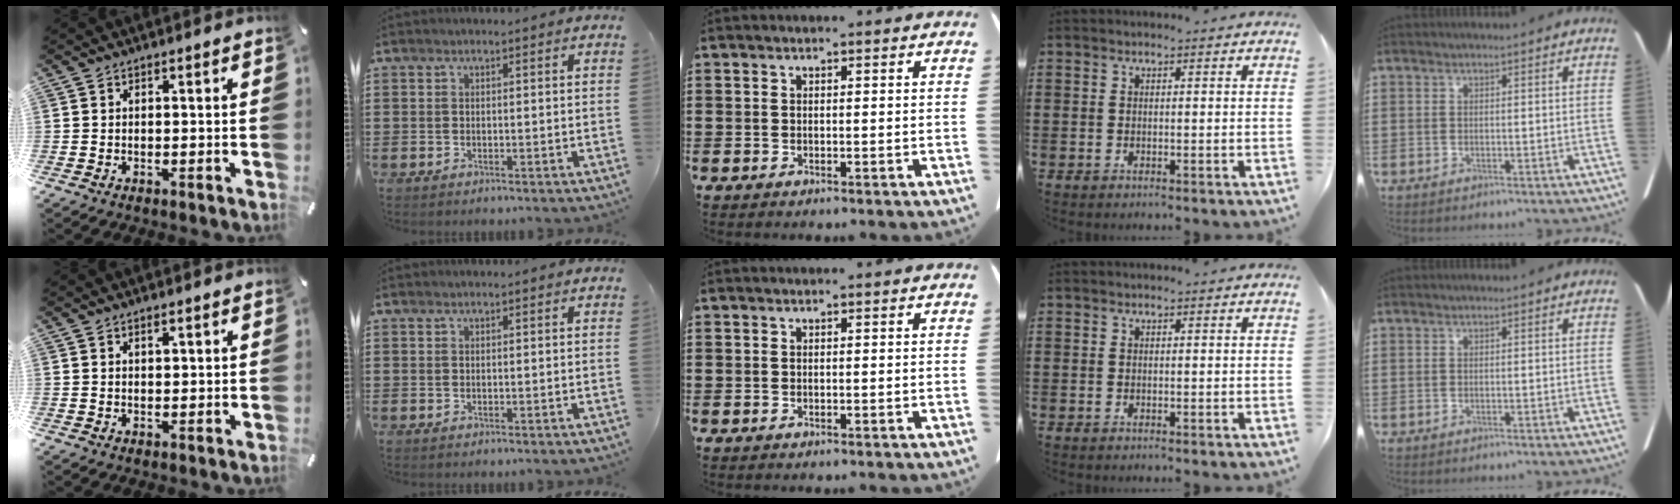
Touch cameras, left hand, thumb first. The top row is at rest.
{"thumb": {"total": 1.2, "force": [0.6, 0.6, 0.8], "torque": [-0.017, 0.002, 0.010]}}